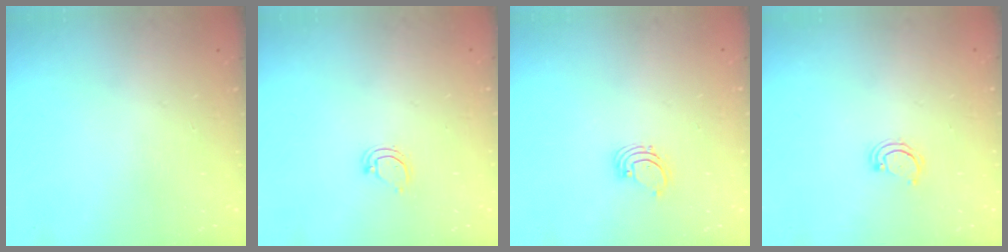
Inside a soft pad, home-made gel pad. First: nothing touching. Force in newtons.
{"total": 3.6, "press": 3.5, "slide": 0.4}
{"total": 1.4, "press": 1.4, "slide": 0.1}
{"total": 3.1, "press": 3.0, "slide": 0.4}